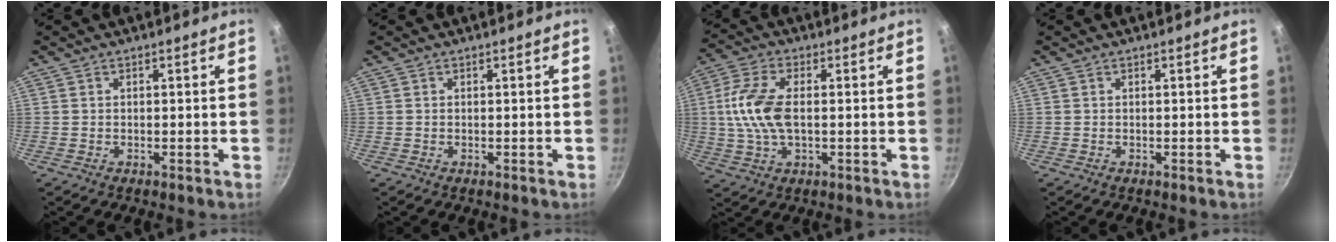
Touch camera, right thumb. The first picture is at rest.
{"total": 0.0}
{"total": 10.9, "force": [0.4, 5.5, 9.4], "torque": [-0.209, 0.008, 0.006]}
{"total": 0.0}